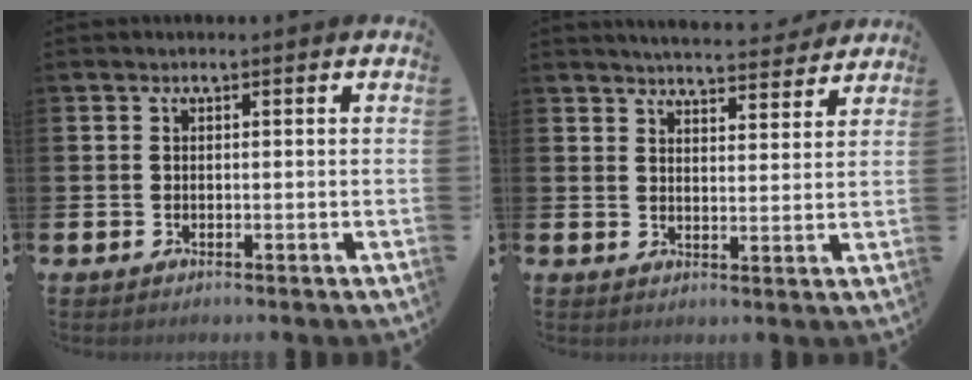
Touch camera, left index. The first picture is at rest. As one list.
[{"total": 5.3, "force": [5.3, 0.4, 0.5], "torque": [-0.016, -0.035, 0.094]}]